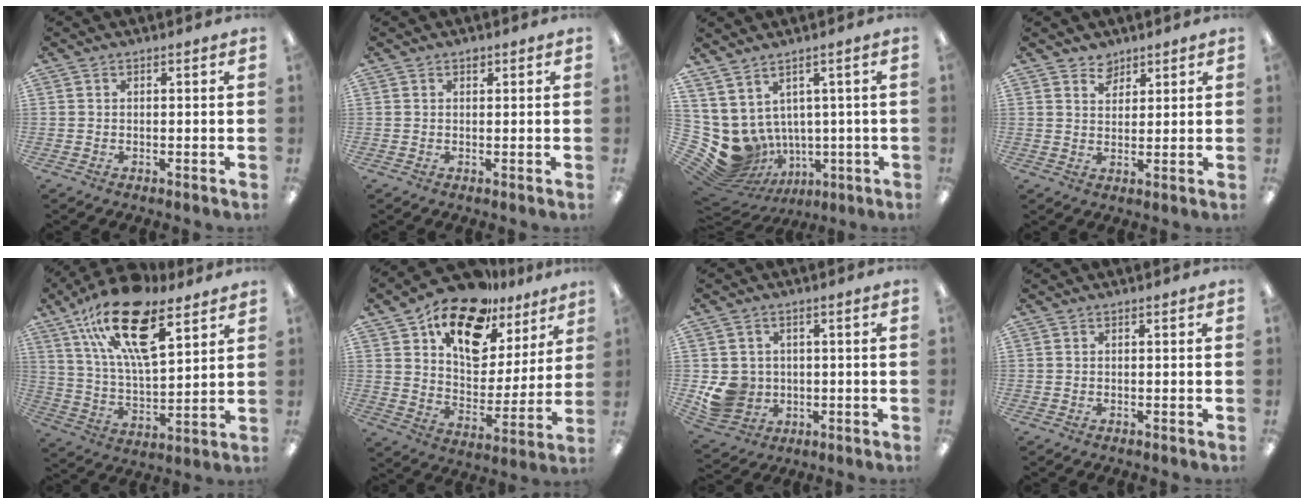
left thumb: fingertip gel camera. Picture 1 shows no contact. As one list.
[{"total": 0.8, "force": [0.6, 0.5, 0.3], "torque": [0.002, -0.002, 0.008]}, {"total": 8.6, "force": [0.0, 8.3, 2.5], "torque": [-0.092, -0.031, 0.019]}, {"total": 4.0, "force": [3.3, 2.3, 0.5], "torque": [-0.002, -0.015, 0.059]}, {"total": 22.5, "force": [13.3, 9.2, 15.6], "torque": [-0.273, -0.061, 0.228]}, {"total": 18.8, "force": [13.3, 10.0, 8.7], "torque": [-0.147, -0.084, 0.235]}, {"total": 7.5, "force": [-0.5, 7.2, 2.1], "torque": [-0.055, 0.006, 0.001]}, {"total": 0.0}]